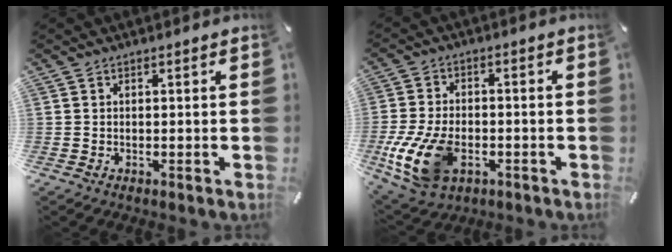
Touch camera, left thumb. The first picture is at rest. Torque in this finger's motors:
{"motor_torque": [0.45, 2.56, 0.42, 0.32, 0.47]}